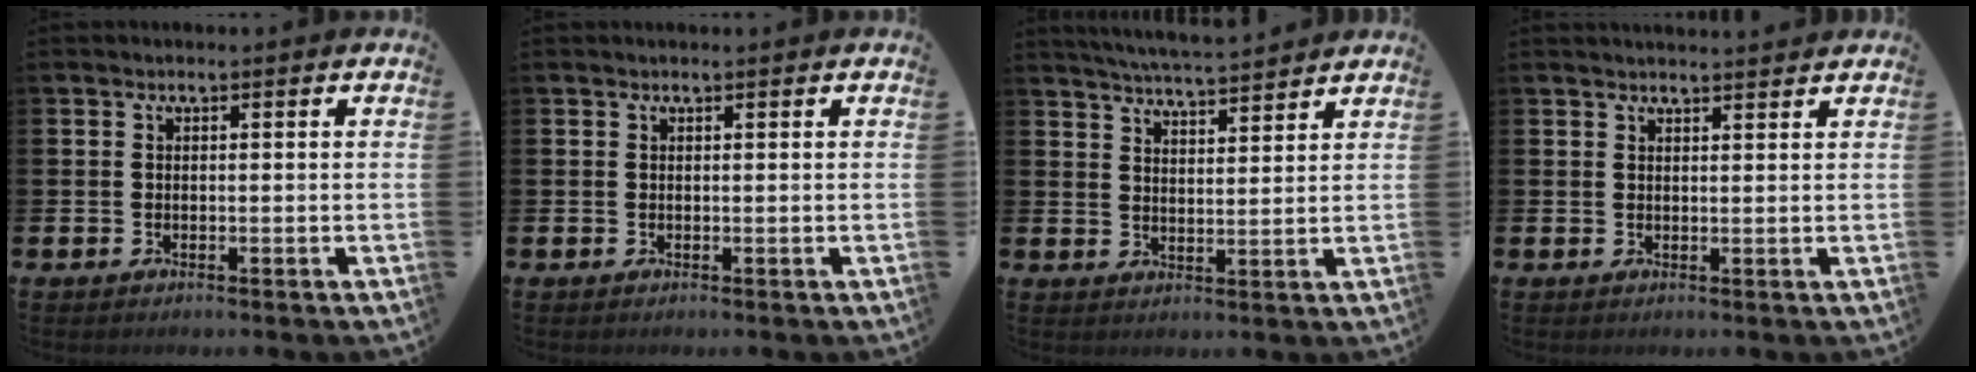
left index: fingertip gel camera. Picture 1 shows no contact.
{"total": 0.0}
{"total": 5.4, "force": [5.4, -0.1, 0.7], "torque": [-0.024, -0.032, 0.095]}
{"total": 2.0, "force": [2.0, 0.1, 0.0], "torque": [0.008, -0.013, 0.034]}